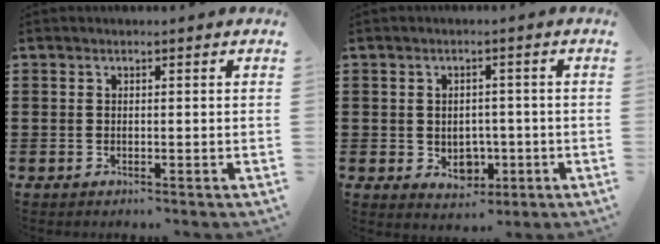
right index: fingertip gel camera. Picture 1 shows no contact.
{"total": 3.2, "force": [-0.7, 2.2, 2.2], "torque": [-0.035, -0.002, -0.014]}